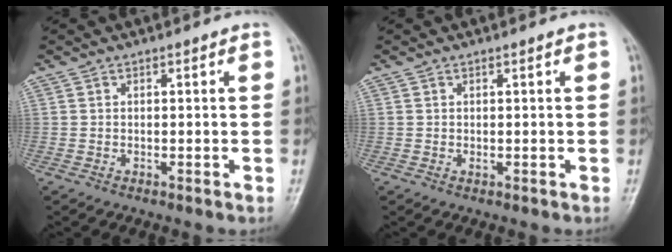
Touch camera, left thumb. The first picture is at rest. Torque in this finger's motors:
{"motor_torque": [-0.12, 0.02, 0.01, 0.01, 0.00]}